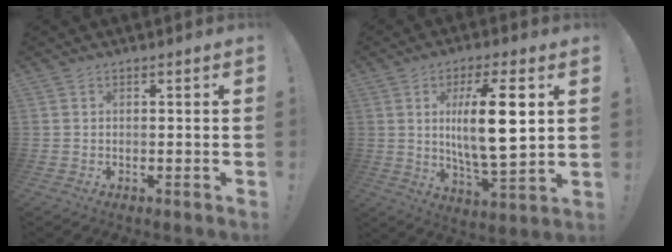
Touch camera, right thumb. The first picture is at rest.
{"total": 16.0, "force": [3.0, 4.0, 15.2], "torque": [-0.269, -0.018, 0.032]}